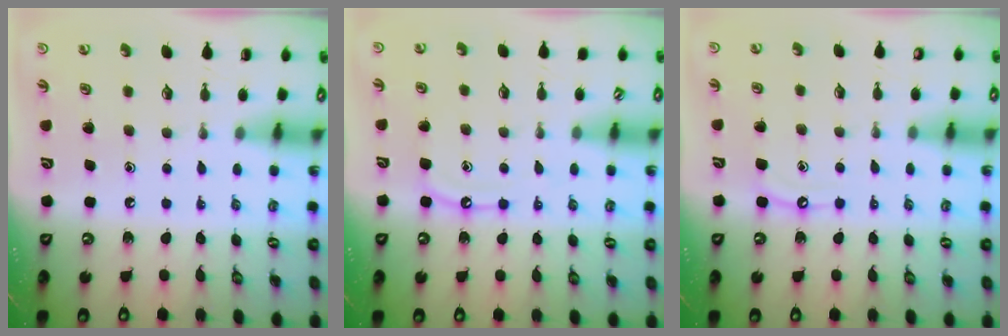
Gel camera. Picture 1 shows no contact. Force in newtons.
{"total": 7.0, "press": 7.0, "slide": 0.7}
{"total": 5.2, "press": 5.2, "slide": 0.5}